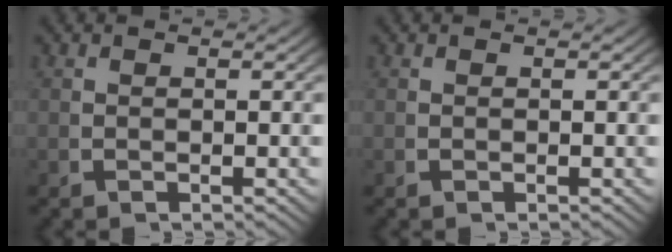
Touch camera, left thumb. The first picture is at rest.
{"total": 0.0}